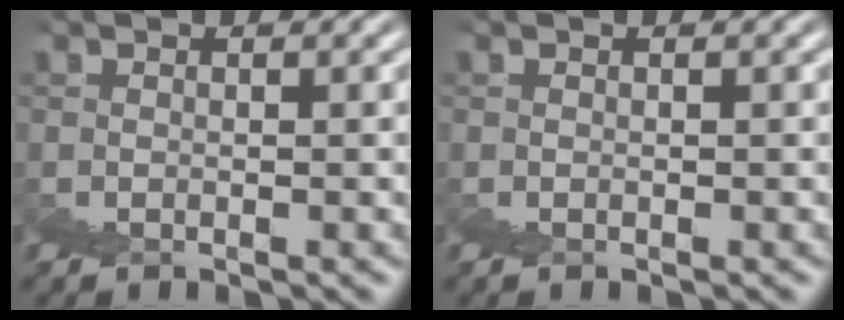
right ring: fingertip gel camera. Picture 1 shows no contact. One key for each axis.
{"total": 0.0}